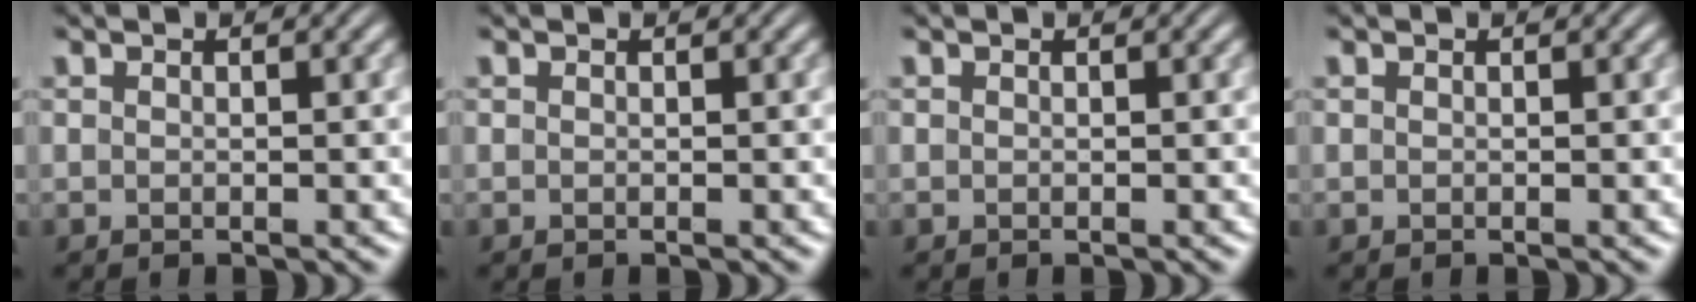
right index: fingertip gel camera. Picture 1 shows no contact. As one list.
[{"total": 0.0}, {"total": 0.0}, {"total": 0.0}]